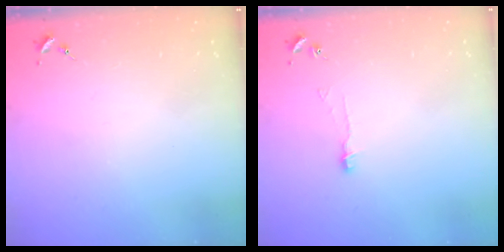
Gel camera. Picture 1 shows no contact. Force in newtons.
{"total": 4.2, "press": 4.1, "slide": 0.4}